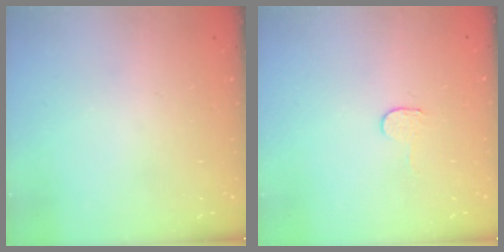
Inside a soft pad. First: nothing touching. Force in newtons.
{"total": 2.3, "press": 2.3, "slide": 0.2}